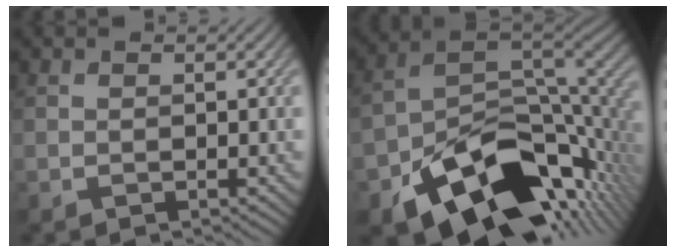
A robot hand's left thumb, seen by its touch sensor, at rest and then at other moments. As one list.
[{"total": 16.2, "force": [-8.9, 9.2, 10.0], "torque": [-0.160, -0.036, -0.133]}]